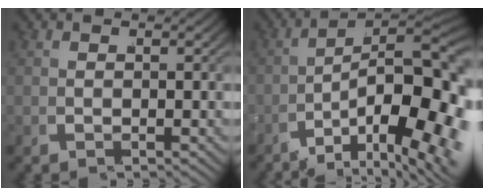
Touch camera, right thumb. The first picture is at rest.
{"total": 14.6, "force": [-2.5, 9.1, 11.2], "torque": [-0.158, -0.044, -0.025]}